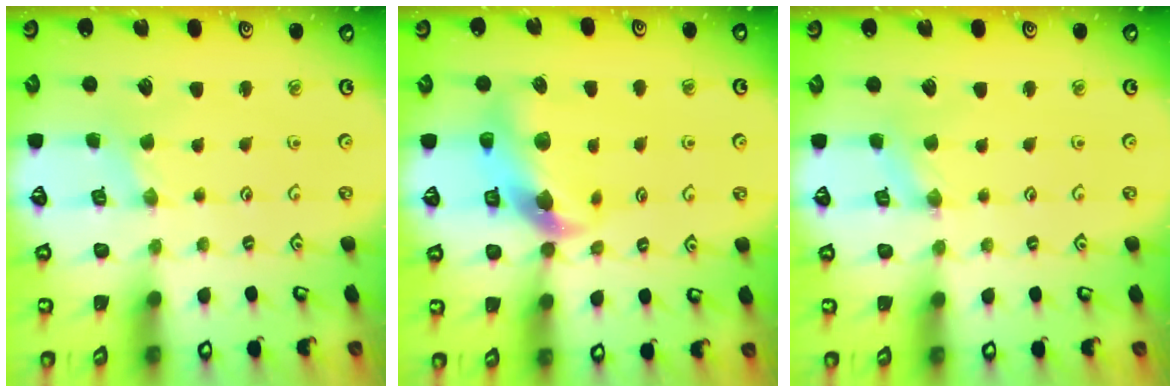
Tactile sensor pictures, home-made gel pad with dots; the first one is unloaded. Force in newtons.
{"total": 11.2, "press": 11.1, "slide": 1.3}
{"total": 0.0}